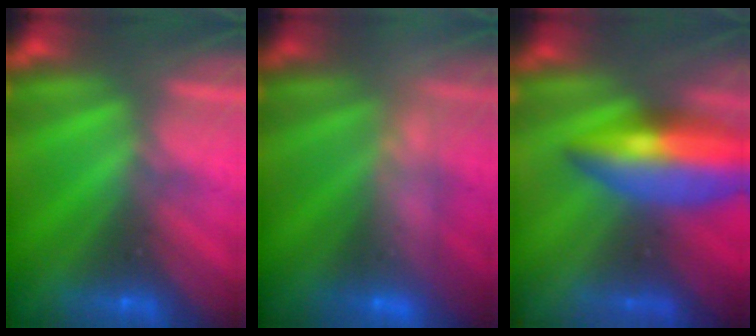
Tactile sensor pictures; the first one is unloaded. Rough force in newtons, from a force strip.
{"total": 2.4}
{"total": 8.1}